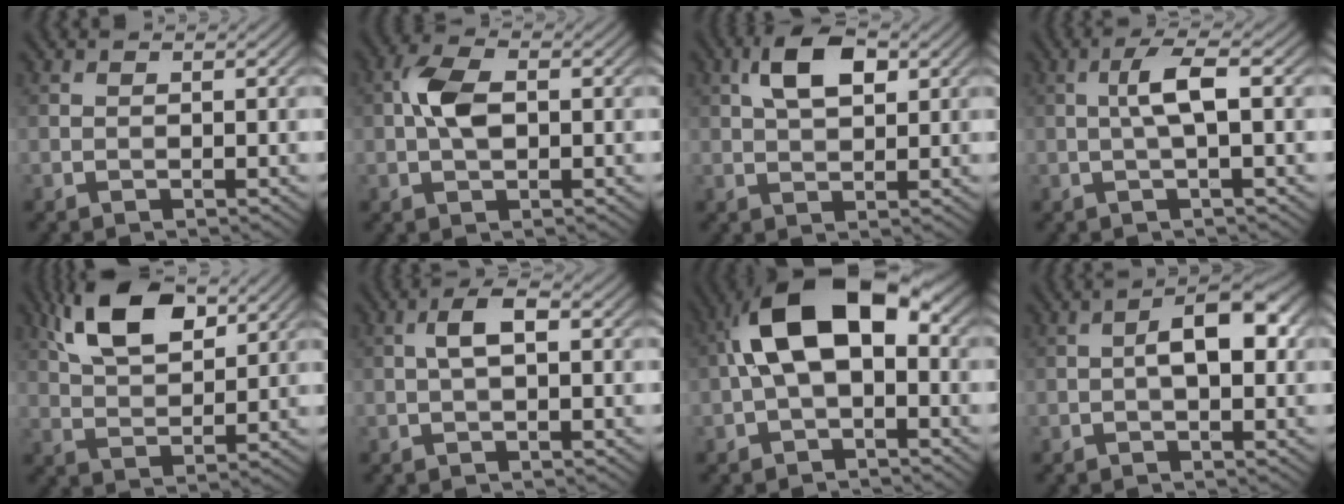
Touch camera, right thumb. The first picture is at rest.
{"total": 4.8, "force": [0.2, 2.6, 4.0], "torque": [-0.087, 0.010, -0.001]}
{"total": 6.0, "force": [2.2, 2.9, 4.7], "torque": [-0.096, 0.008, 0.036]}
{"total": 3.7, "force": [0.2, 0.4, 3.6], "torque": [-0.067, 0.013, 0.000]}
{"total": 10.0, "force": [5.5, 4.4, 7.0], "torque": [-0.152, 0.014, 0.107]}
{"total": 3.2, "force": [0.3, 1.1, 3.0], "torque": [-0.060, 0.013, 0.001]}
{"total": 11.7, "force": [1.0, 6.1, 9.9], "torque": [-0.177, 0.025, 0.008]}
{"total": 5.5, "force": [0.1, 2.3, 5.0], "torque": [-0.074, 0.010, -0.005]}